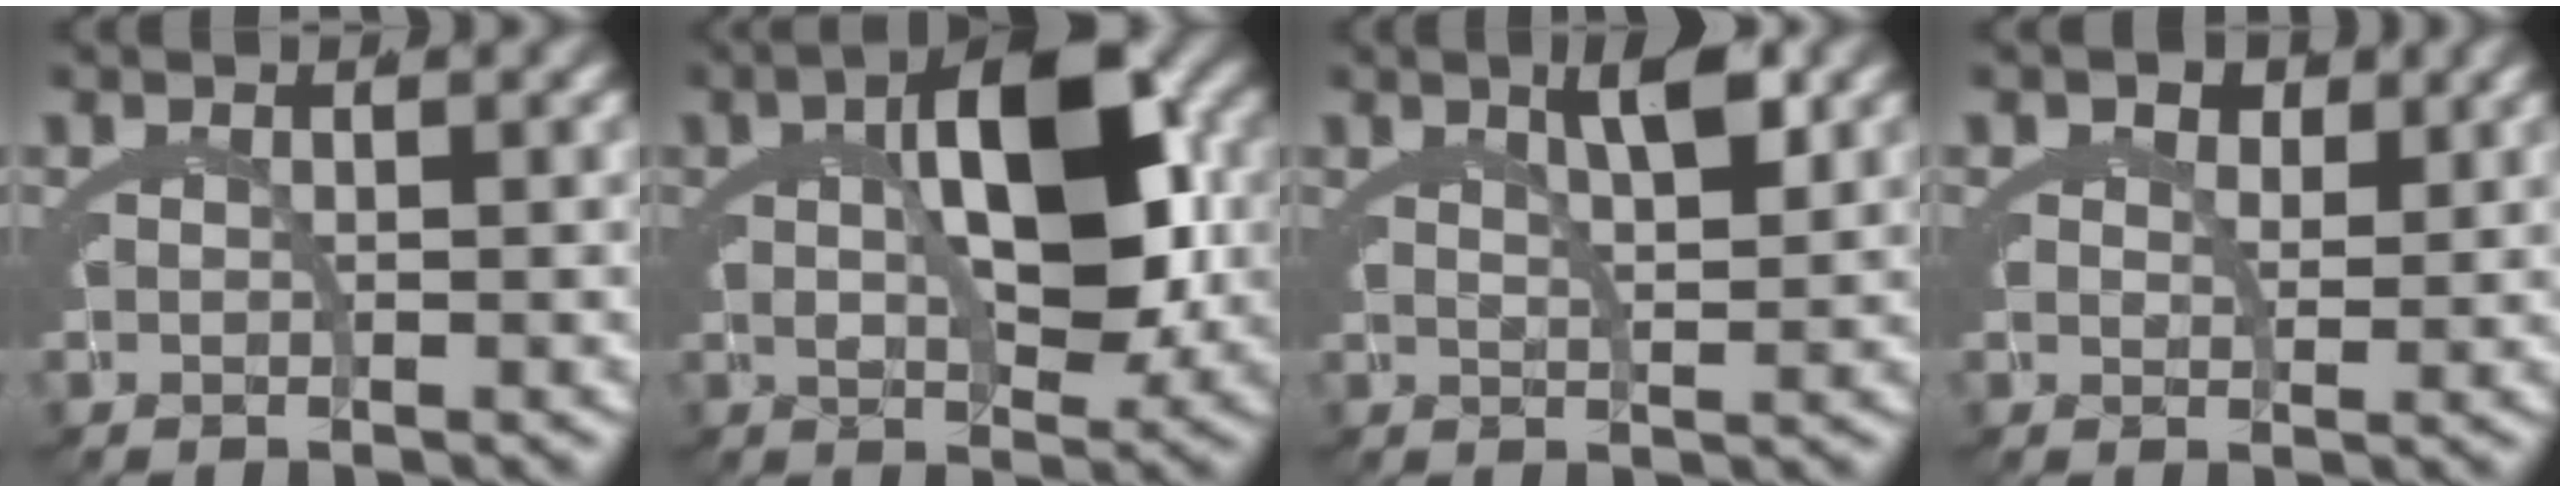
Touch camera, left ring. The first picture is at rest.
{"total": 9.1, "force": [1.1, 3.8, 8.2], "torque": [-0.118, 0.010, 0.016]}
{"total": 3.9, "force": [2.1, 0.7, 3.3], "torque": [-0.033, 0.007, 0.037]}
{"total": 2.8, "force": [0.8, 2.4, 1.1], "torque": [-0.018, -0.019, 0.015]}